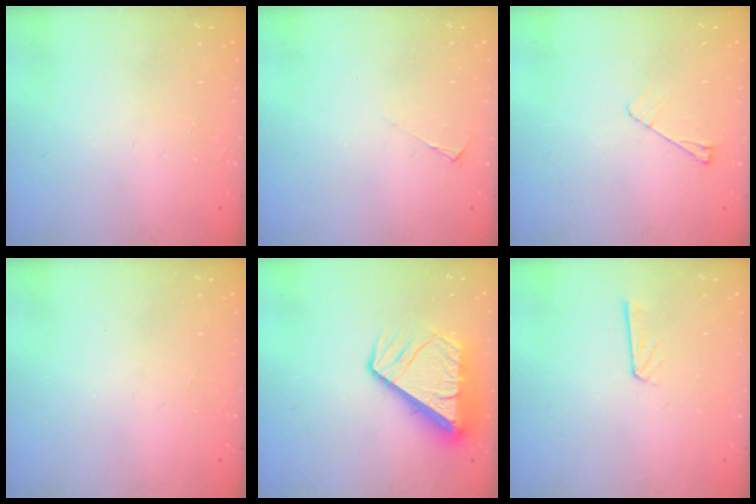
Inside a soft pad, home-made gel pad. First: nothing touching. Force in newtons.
{"total": 2.1, "press": 2.0, "slide": 0.4}
{"total": 4.8, "press": 4.7, "slide": 0.8}
{"total": 0.0}
{"total": 11.7, "press": 11.6, "slide": 1.2}
{"total": 3.9, "press": 3.9, "slide": 0.3}